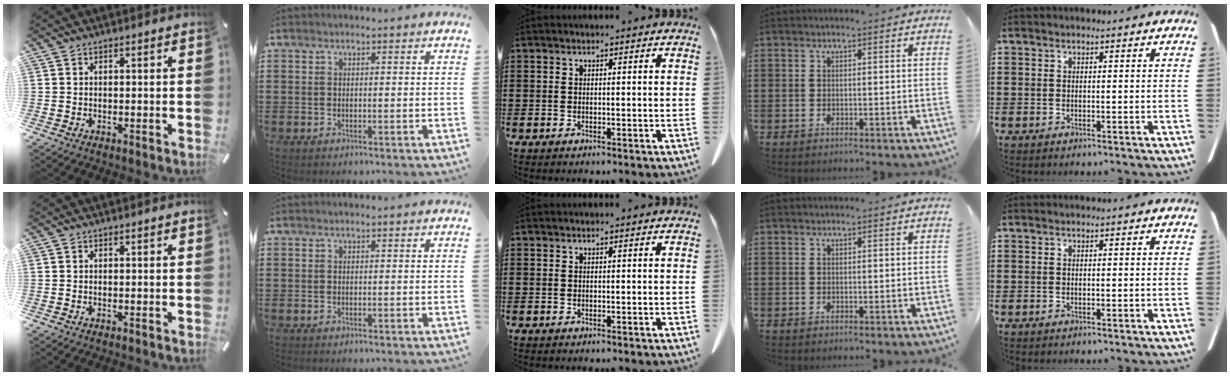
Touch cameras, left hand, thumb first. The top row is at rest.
{}